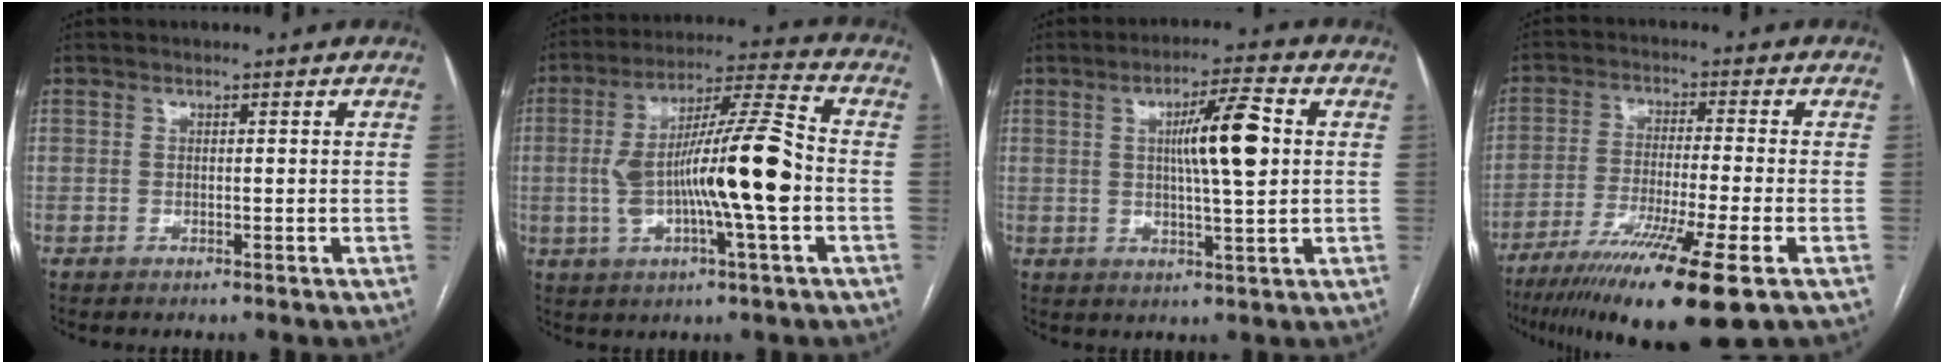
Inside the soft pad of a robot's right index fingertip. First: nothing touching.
{"total": 15.4, "force": [-1.9, 1.1, 15.2], "torque": [-0.273, 0.016, -0.032]}
{"total": 8.9, "force": [1.5, 0.7, 8.8], "torque": [-0.144, 0.007, 0.025]}
{"total": 16.2, "force": [-10.0, -0.4, 12.6], "torque": [-0.206, -0.045, -0.169]}